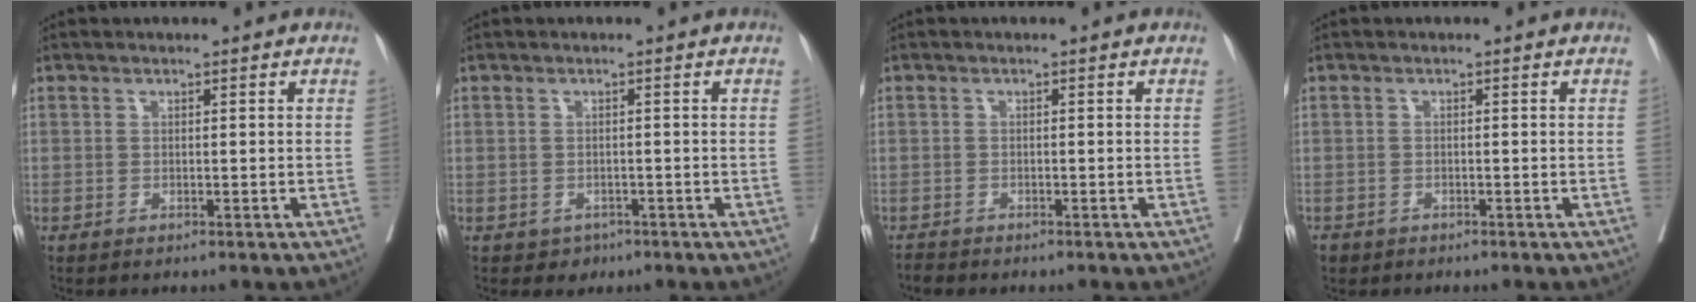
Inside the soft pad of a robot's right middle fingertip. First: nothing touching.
{"total": 2.3, "force": [-1.4, 1.8, 0.5], "torque": [-0.010, 0.000, -0.019]}
{"total": 1.1, "force": [-1.1, 0.1, 0.1], "torque": [-0.011, -0.006, -0.022]}
{"total": 2.1, "force": [-1.6, 1.2, 0.5], "torque": [-0.017, -0.004, -0.027]}